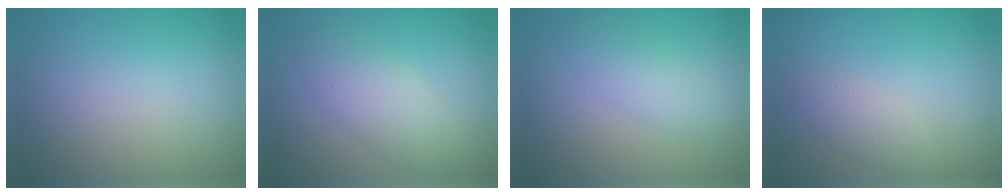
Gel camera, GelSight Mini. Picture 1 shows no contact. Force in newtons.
{"total": 3.6, "press": 3.6, "slide": 0.2}
{"total": 2.6, "press": 2.6, "slide": 0.1}
{"total": 1.6, "press": 1.6, "slide": 0.0}